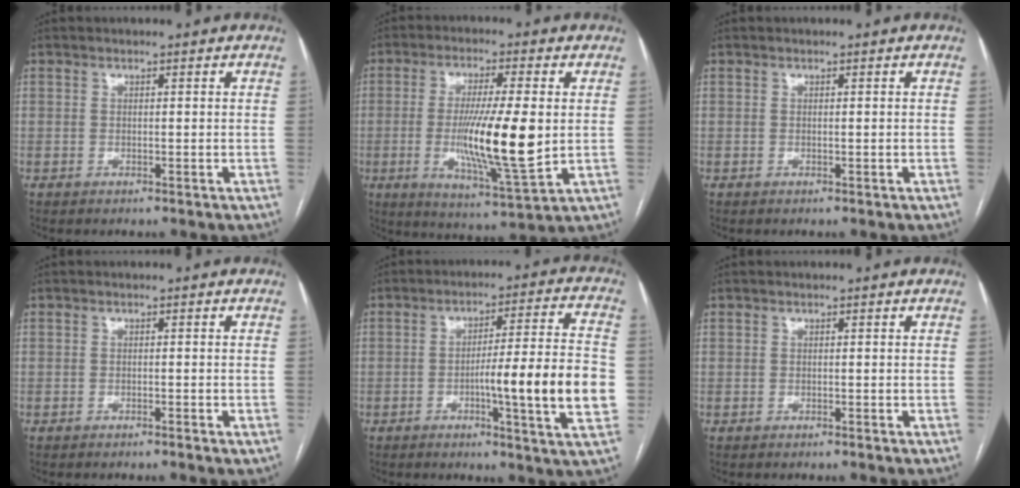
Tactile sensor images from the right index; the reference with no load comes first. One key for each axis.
{"total": 13.8, "fx": -0.7, "fy": 1.0, "fz": 13.7, "tx": -0.251, "ty": -0.024, "tz": -0.011}
{"total": 0.0}
{"total": 1.1, "fx": -0.8, "fy": 0.0, "fz": 0.8, "tx": -0.012, "ty": 0.000, "tz": -0.009}
{"total": 14.1, "fx": -3.0, "fy": 0.1, "fz": 13.8, "tx": -0.207, "ty": 0.001, "tz": -0.047}
{"total": 0.0}